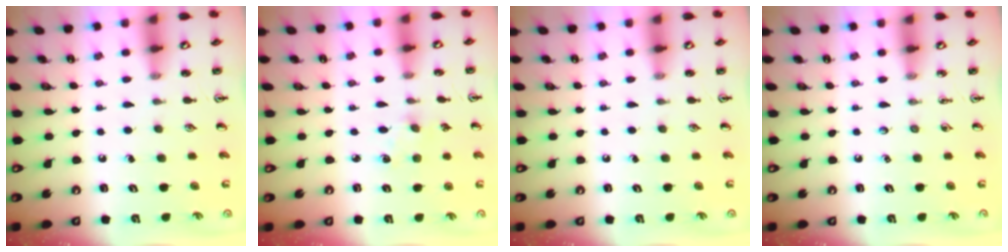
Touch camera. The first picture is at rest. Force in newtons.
{"total": 2.2, "press": 2.2, "slide": 0.4}
{"total": 0.0}
{"total": 0.0}